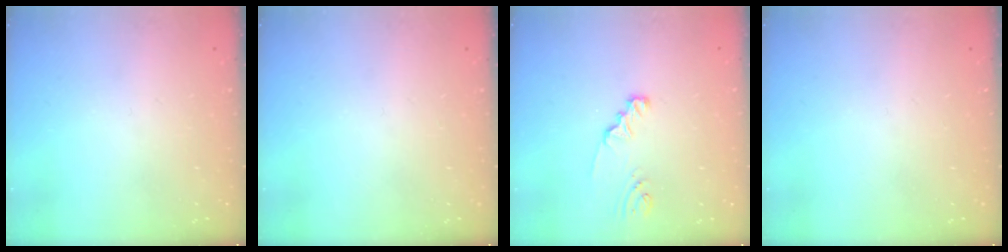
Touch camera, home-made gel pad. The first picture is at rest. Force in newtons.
{"total": 0.0}
{"total": 2.1, "press": 2.1, "slide": 0.2}
{"total": 0.0}